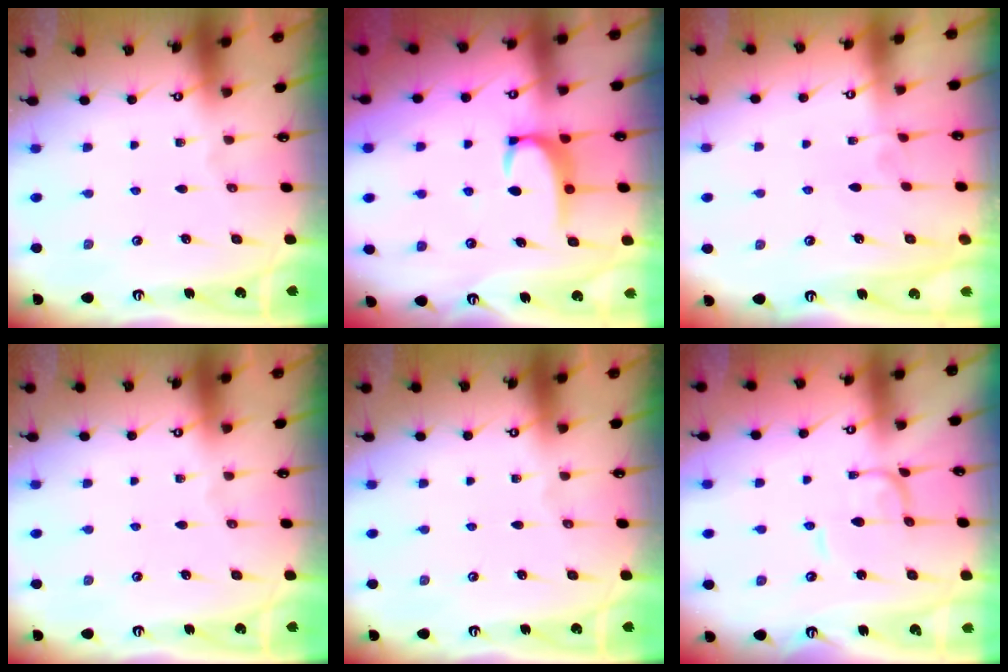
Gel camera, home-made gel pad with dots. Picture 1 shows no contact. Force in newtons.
{"total": 3.1, "press": 3.1, "slide": 0.4}
{"total": 4.4, "press": 4.4, "slide": 0.1}
{"total": 0.0}
{"total": 0.0}
{"total": 1.7, "press": 1.7, "slide": 0.2}